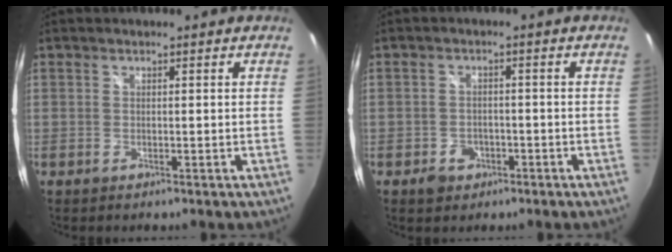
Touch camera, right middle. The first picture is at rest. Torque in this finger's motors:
{"motor_torque": [0.48, -0.49, 0.02, 0.04]}